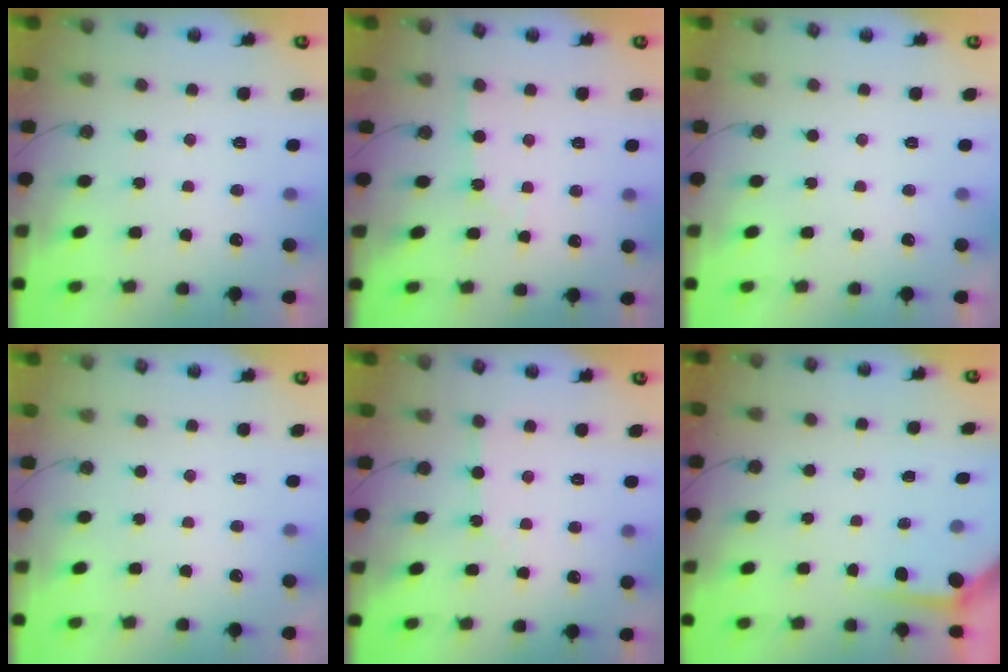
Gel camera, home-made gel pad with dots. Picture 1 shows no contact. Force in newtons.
{"total": 1.0, "press": 1.0, "slide": 0.2}
{"total": 0.0}
{"total": 0.0}
{"total": 2.4, "press": 2.4, "slide": 0.4}
{"total": 3.5, "press": 3.5, "slide": 0.4}